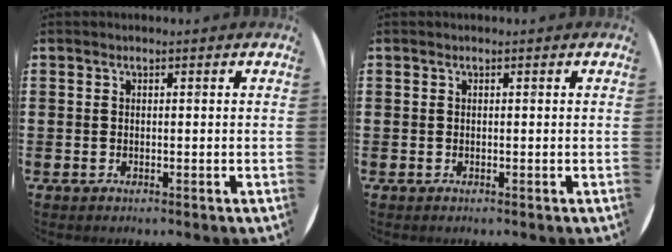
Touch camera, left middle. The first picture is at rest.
{"total": 0.0}